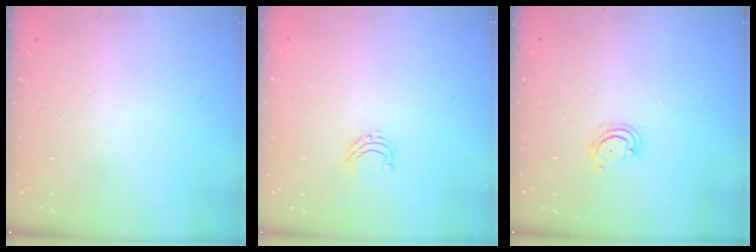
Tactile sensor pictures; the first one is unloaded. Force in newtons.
{"total": 4.6, "press": 4.6, "slide": 0.4}
{"total": 4.0, "press": 4.0, "slide": 0.3}